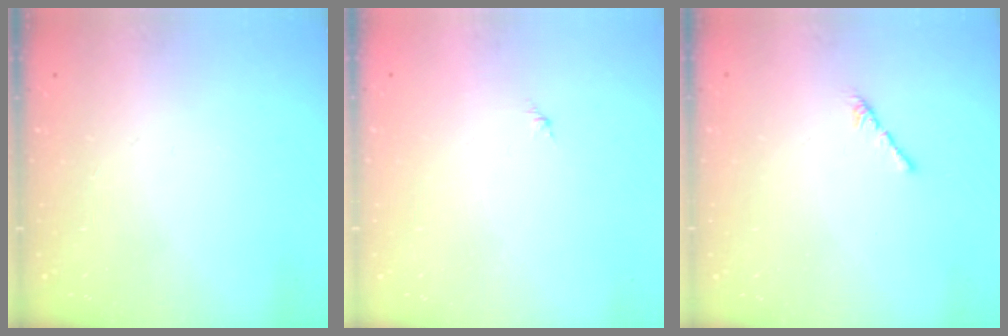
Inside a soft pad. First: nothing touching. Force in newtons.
{"total": 1.3, "press": 1.2, "slide": 0.5}
{"total": 2.1, "press": 2.0, "slide": 0.7}